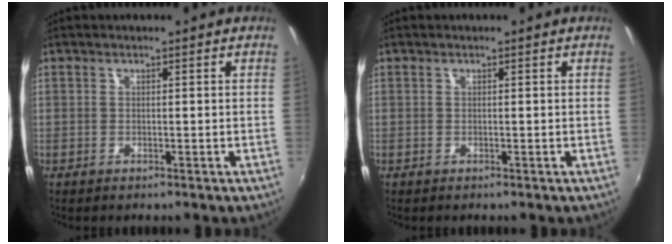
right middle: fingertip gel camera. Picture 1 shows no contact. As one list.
[{"total": 0.0}]